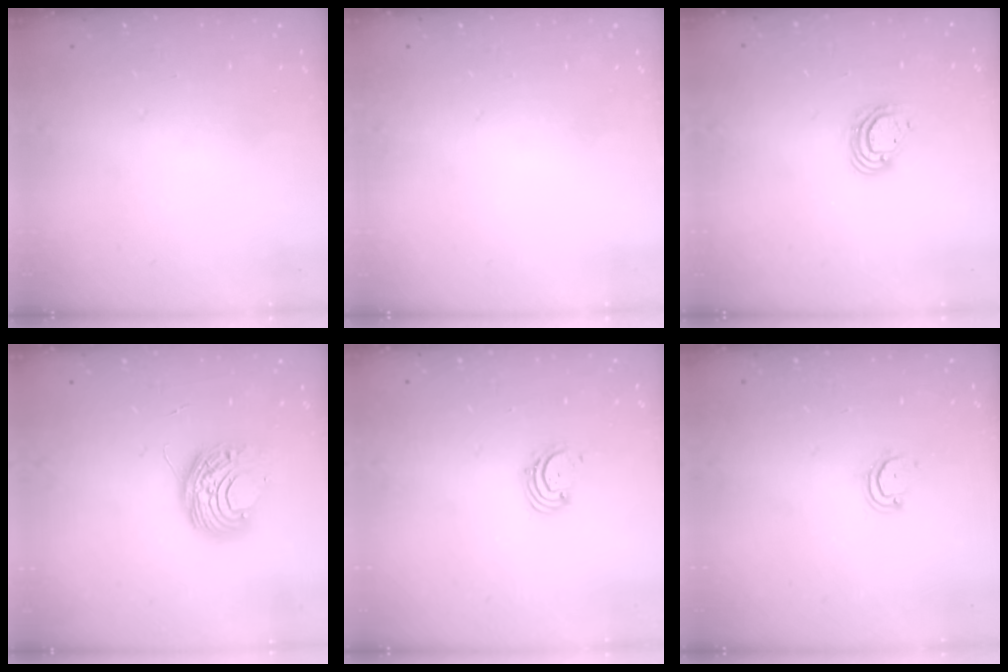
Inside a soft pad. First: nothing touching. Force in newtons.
{"total": 0.0}
{"total": 6.6, "press": 6.6, "slide": 0.9}
{"total": 9.0, "press": 8.9, "slide": 0.5}
{"total": 1.6, "press": 1.6, "slide": 0.2}
{"total": 3.3, "press": 3.3, "slide": 0.3}